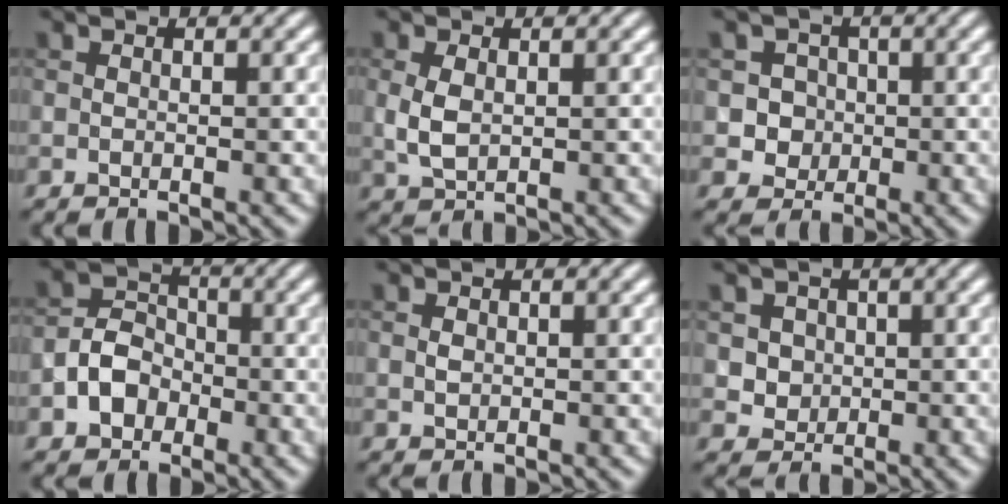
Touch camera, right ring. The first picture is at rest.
{"total": 2.2, "force": [0.3, 1.3, 1.8], "torque": [-0.049, 0.000, 0.009]}
{"total": 2.7, "force": [0.1, 2.6, 0.7], "torque": [0.009, 0.006, 0.003]}
{"total": 3.6, "force": [-1.5, 2.9, 1.7], "torque": [-0.026, 0.008, -0.029]}
{"total": 0.5, "force": [0.1, 0.4, 0.3], "torque": [-0.008, 0.000, 0.002]}
{"total": 2.7, "force": [0.9, 2.4, 1.0], "torque": [-0.018, 0.003, 0.028]}